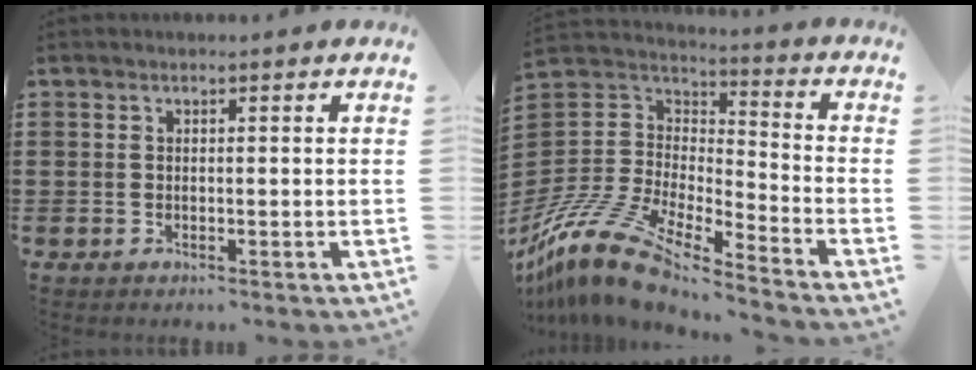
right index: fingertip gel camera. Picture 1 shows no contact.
{"total": 13.5, "force": [-11.4, 3.2, 6.5], "torque": [-0.158, 0.014, -0.227]}